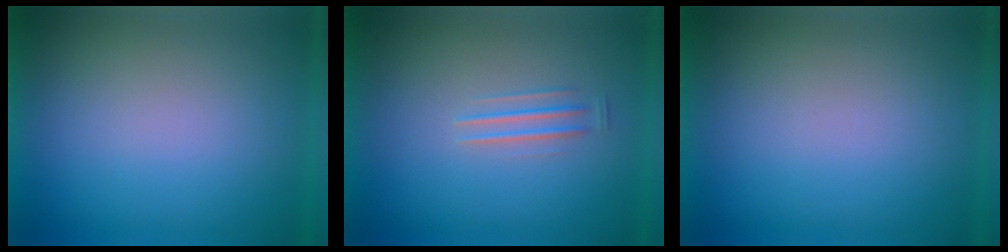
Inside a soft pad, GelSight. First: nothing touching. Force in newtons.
{"total": 1.6}
{"total": 0.0}